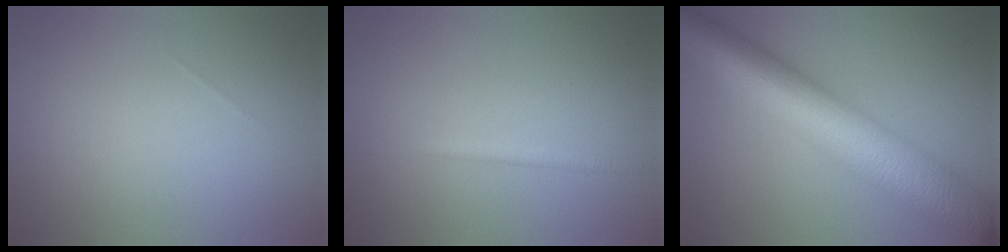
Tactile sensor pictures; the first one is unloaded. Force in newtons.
{"total": 1.0, "press": 1.0, "slide": 0.1}
{"total": 11.9, "press": 11.9, "slide": 0.2}